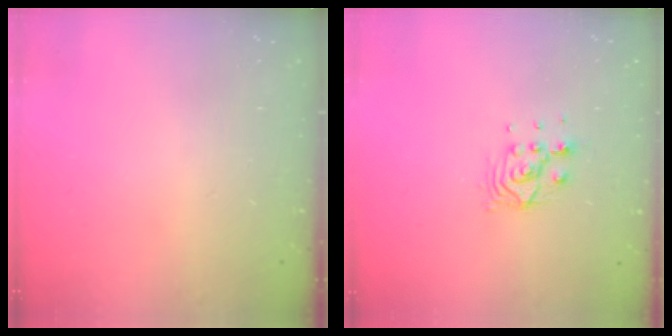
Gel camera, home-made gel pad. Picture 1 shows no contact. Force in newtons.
{"total": 6.8, "press": 6.8, "slide": 0.5}